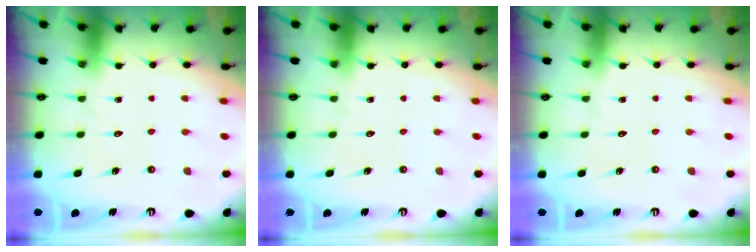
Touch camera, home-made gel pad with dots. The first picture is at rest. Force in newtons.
{"total": 0.0}
{"total": 0.0}